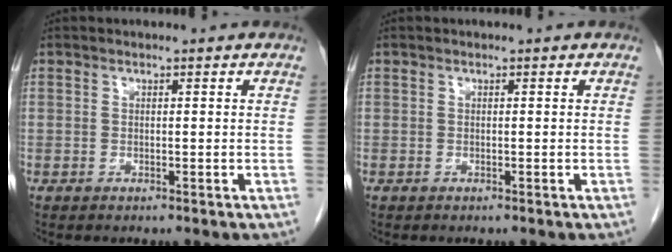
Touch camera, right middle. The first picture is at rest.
{"total": 0.0}